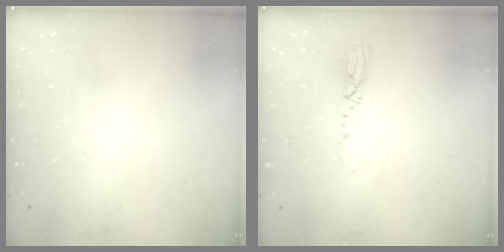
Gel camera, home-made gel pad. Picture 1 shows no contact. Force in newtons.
{"total": 3.3, "press": 3.2, "slide": 0.5}